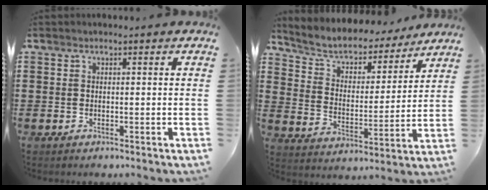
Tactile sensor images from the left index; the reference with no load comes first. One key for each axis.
{"total": 4.7, "fx": 4.0, "fy": 2.1, "fz": 1.4, "tx": -0.053, "ty": -0.028, "tz": 0.060}